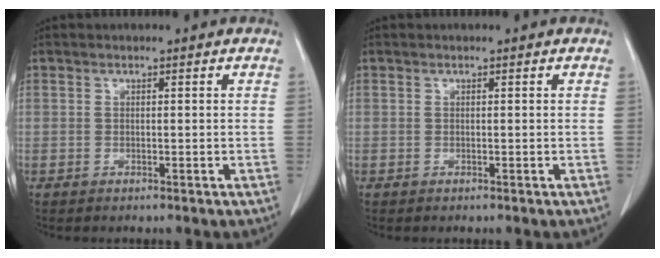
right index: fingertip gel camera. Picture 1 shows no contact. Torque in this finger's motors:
{"motor_torque": [-0.09, 0.03, 0.02, 0.00]}